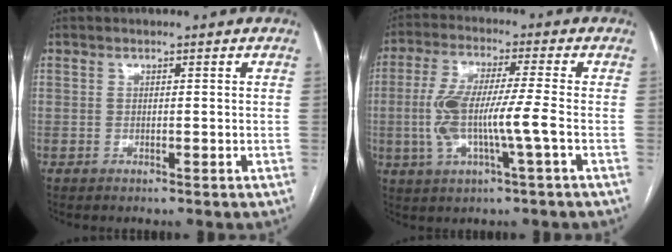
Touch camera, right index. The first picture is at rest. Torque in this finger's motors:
{"motor_torque": [0.51, -0.12, 0.33, 0.21]}